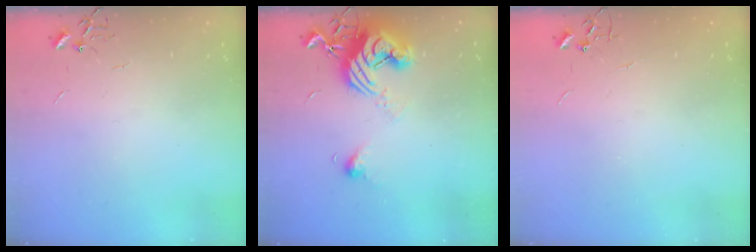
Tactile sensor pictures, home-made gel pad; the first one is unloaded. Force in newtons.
{"total": 12.0, "press": 11.9, "slide": 1.8}
{"total": 0.0}